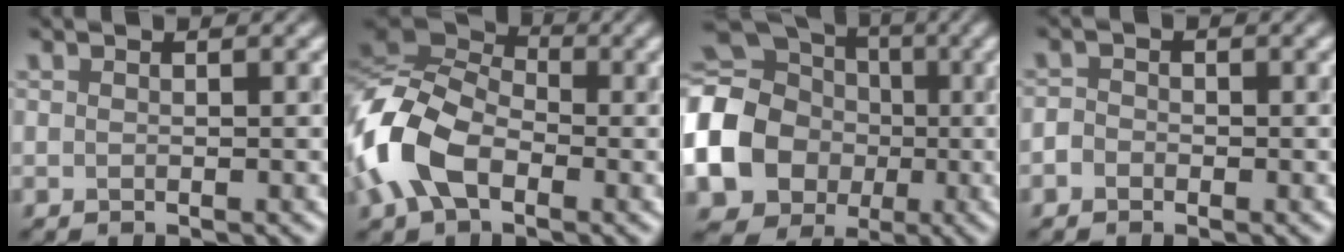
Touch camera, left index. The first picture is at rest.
{"total": 9.8, "force": [-2.8, 6.4, 6.9], "torque": [-0.166, 0.005, -0.078]}
{"total": 21.2, "force": [-2.5, 19.4, 8.1], "torque": [-0.216, -0.006, -0.097]}
{"total": 1.3, "force": [-0.6, 1.1, 0.5], "torque": [-0.001, 0.000, -0.017]}